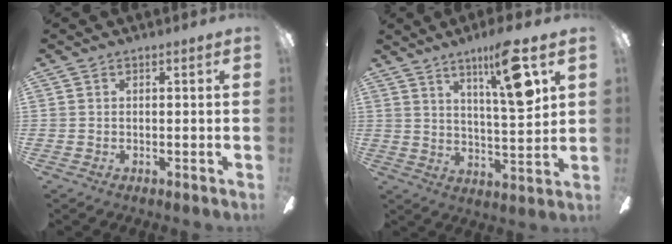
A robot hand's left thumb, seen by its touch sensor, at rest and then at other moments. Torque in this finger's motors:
{"motor_torque": [0.16, 0.16, 0.02, -0.14, 0.18]}